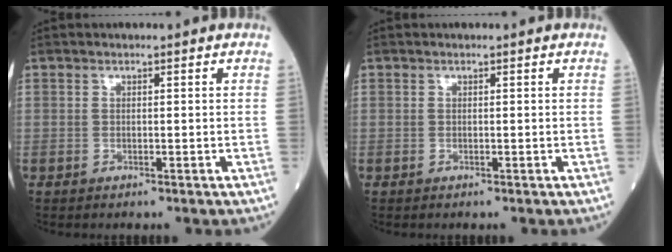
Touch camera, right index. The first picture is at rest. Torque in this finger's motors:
{"motor_torque": [0.00, 0.00, 0.00, 0.00]}